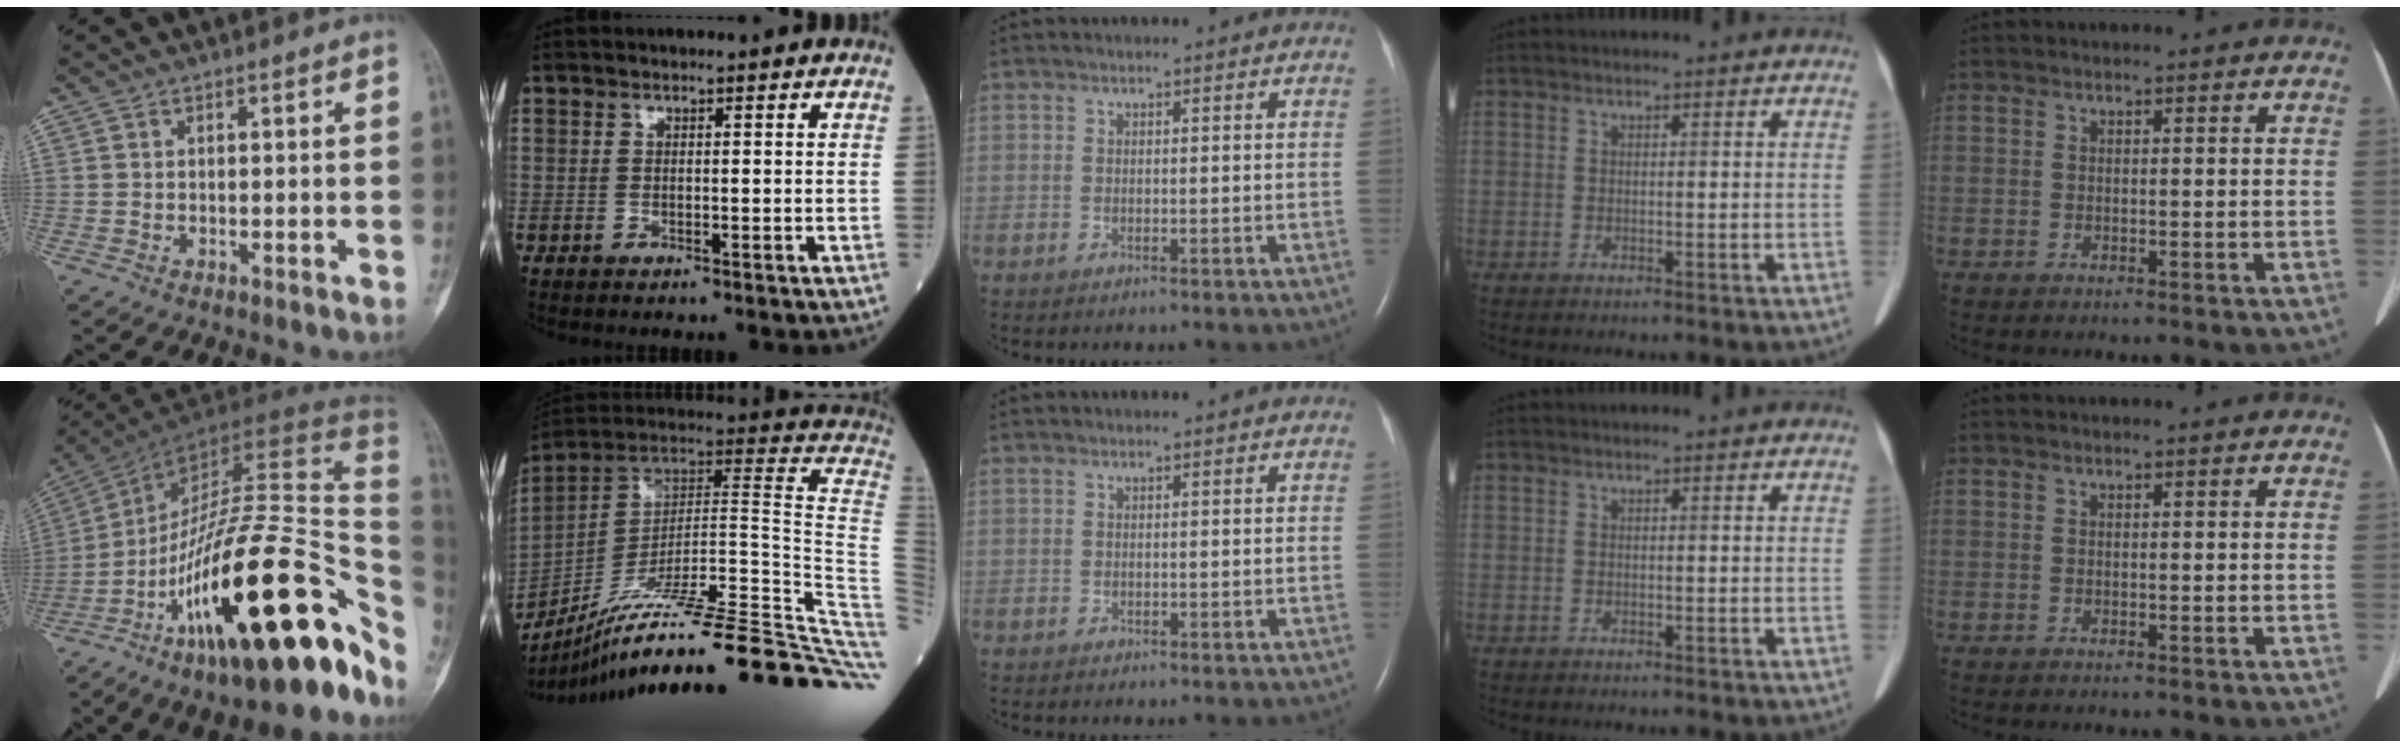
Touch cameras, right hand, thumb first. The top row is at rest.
{"thumb": {"total": 36.1, "force": [-12.8, 12.6, 31.3], "torque": [-0.402, 0.067, -0.202]}, "index": {"total": 36.3, "force": [-24.9, 0.5, 26.4], "torque": [-0.225, -0.013, -0.364]}}